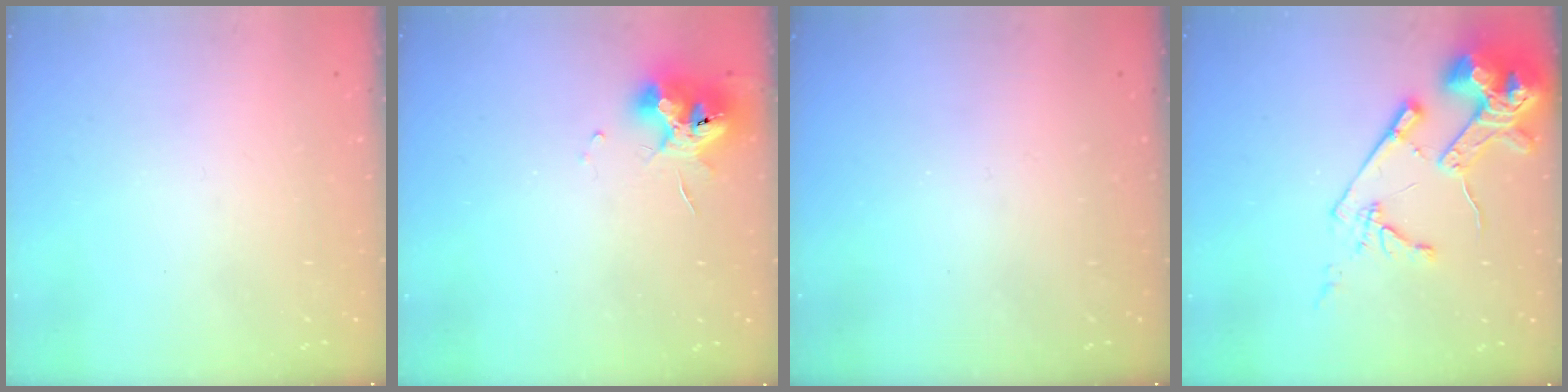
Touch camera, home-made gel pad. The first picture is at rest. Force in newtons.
{"total": 11.3, "press": 11.3, "slide": 1.0}
{"total": 0.0}
{"total": 15.4, "press": 15.3, "slide": 1.8}